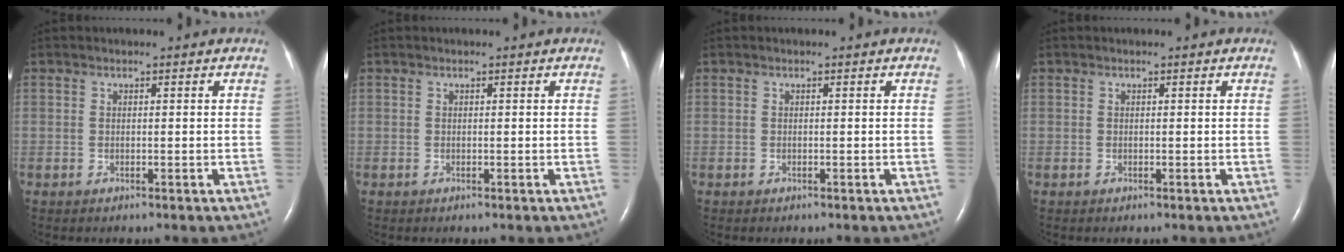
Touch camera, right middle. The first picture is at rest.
{"total": 0.0}
{"total": 0.0}
{"total": 0.0}